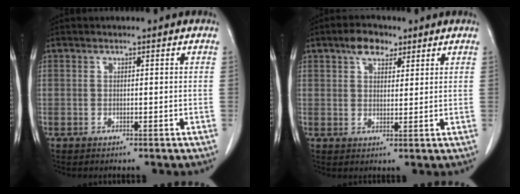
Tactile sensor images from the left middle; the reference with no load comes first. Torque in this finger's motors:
{"motor_torque": [0.35, -0.24, 0.05, 0.02]}